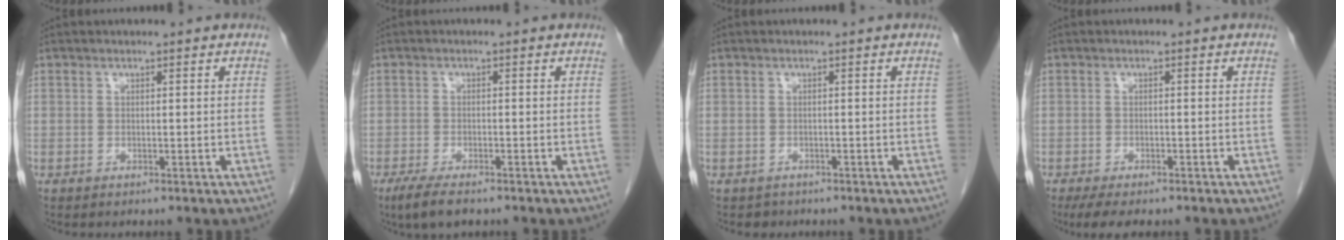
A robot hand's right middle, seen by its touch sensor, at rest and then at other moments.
{"total": 4.7, "force": [-3.4, 1.1, 3.1], "torque": [-0.062, -0.011, -0.054]}
{"total": 1.1, "force": [-0.9, 0.6, -0.2], "torque": [-0.005, 0.001, -0.014]}
{"total": 5.2, "force": [-3.9, 1.5, 3.0], "torque": [-0.048, -0.012, -0.057]}